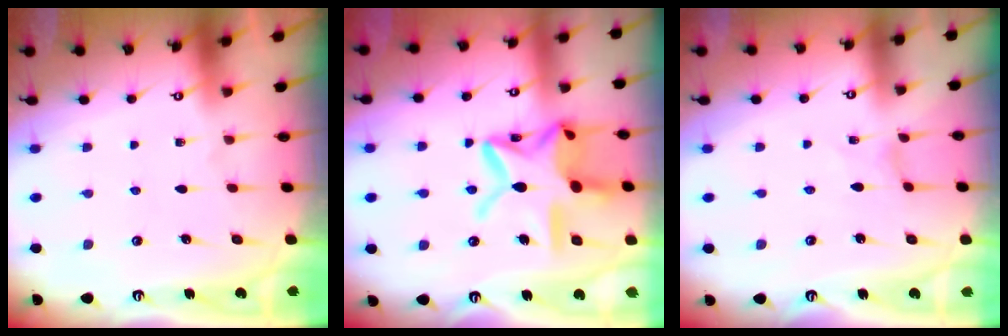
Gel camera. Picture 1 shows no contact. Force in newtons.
{"total": 19.9, "press": 19.8, "slide": 1.6}
{"total": 0.0}